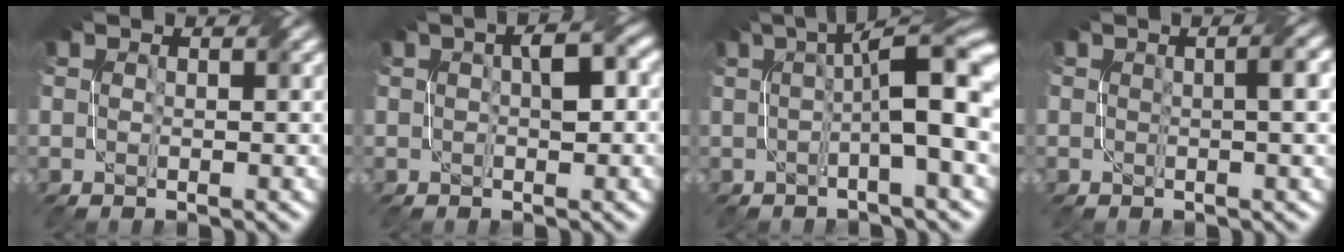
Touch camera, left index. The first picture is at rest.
{"total": 2.8, "force": [0.3, 1.0, 2.6], "torque": [-0.043, 0.012, 0.006]}
{"total": 8.3, "force": [0.6, 1.8, 8.0], "torque": [-0.103, 0.025, 0.005]}
{"total": 2.4, "force": [0.0, 0.5, 2.3], "torque": [-0.021, 0.013, 0.000]}